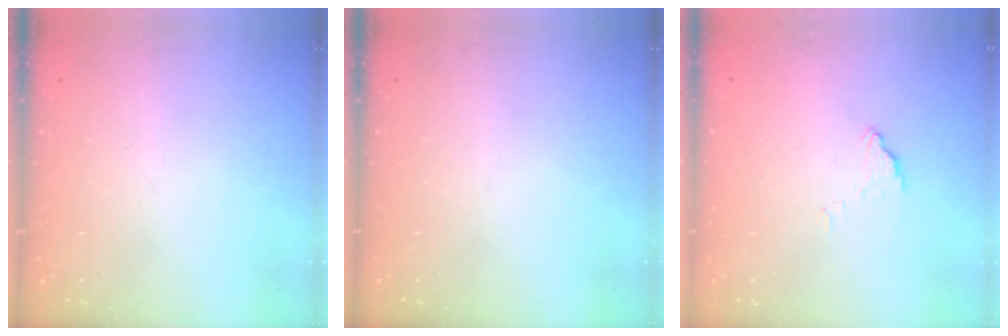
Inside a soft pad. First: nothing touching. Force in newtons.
{"total": 0.0}
{"total": 2.9, "press": 2.9, "slide": 0.4}